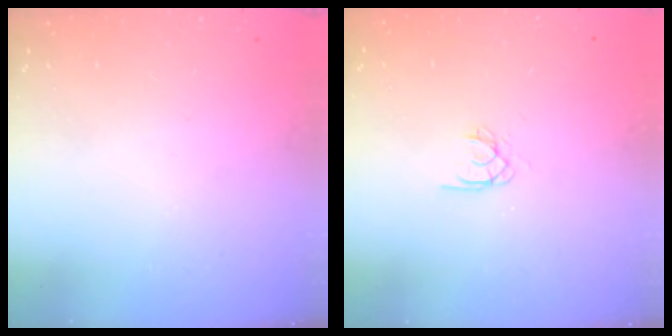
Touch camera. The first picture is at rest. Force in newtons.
{"total": 1.9, "press": 1.9, "slide": 0.2}